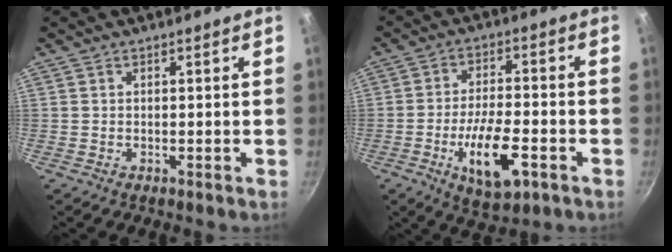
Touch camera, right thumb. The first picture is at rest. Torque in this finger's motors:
{"motor_torque": [1.52, 1.21, 1.39, -0.52, 0.36]}